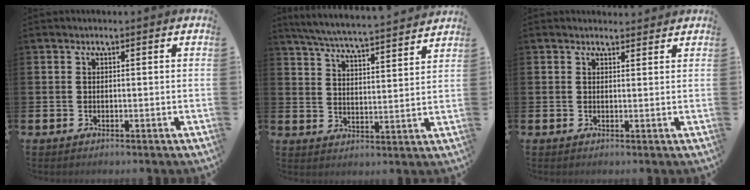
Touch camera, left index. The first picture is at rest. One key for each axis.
{"total": 6.1, "fx": 6.0, "fy": -0.1, "fz": 1.5, "tx": -0.055, "ty": -0.044, "tz": 0.104}
{"total": 1.4, "fx": 1.3, "fy": 0.4, "fz": 0.0, "tx": 0.006, "ty": -0.002, "tz": 0.022}